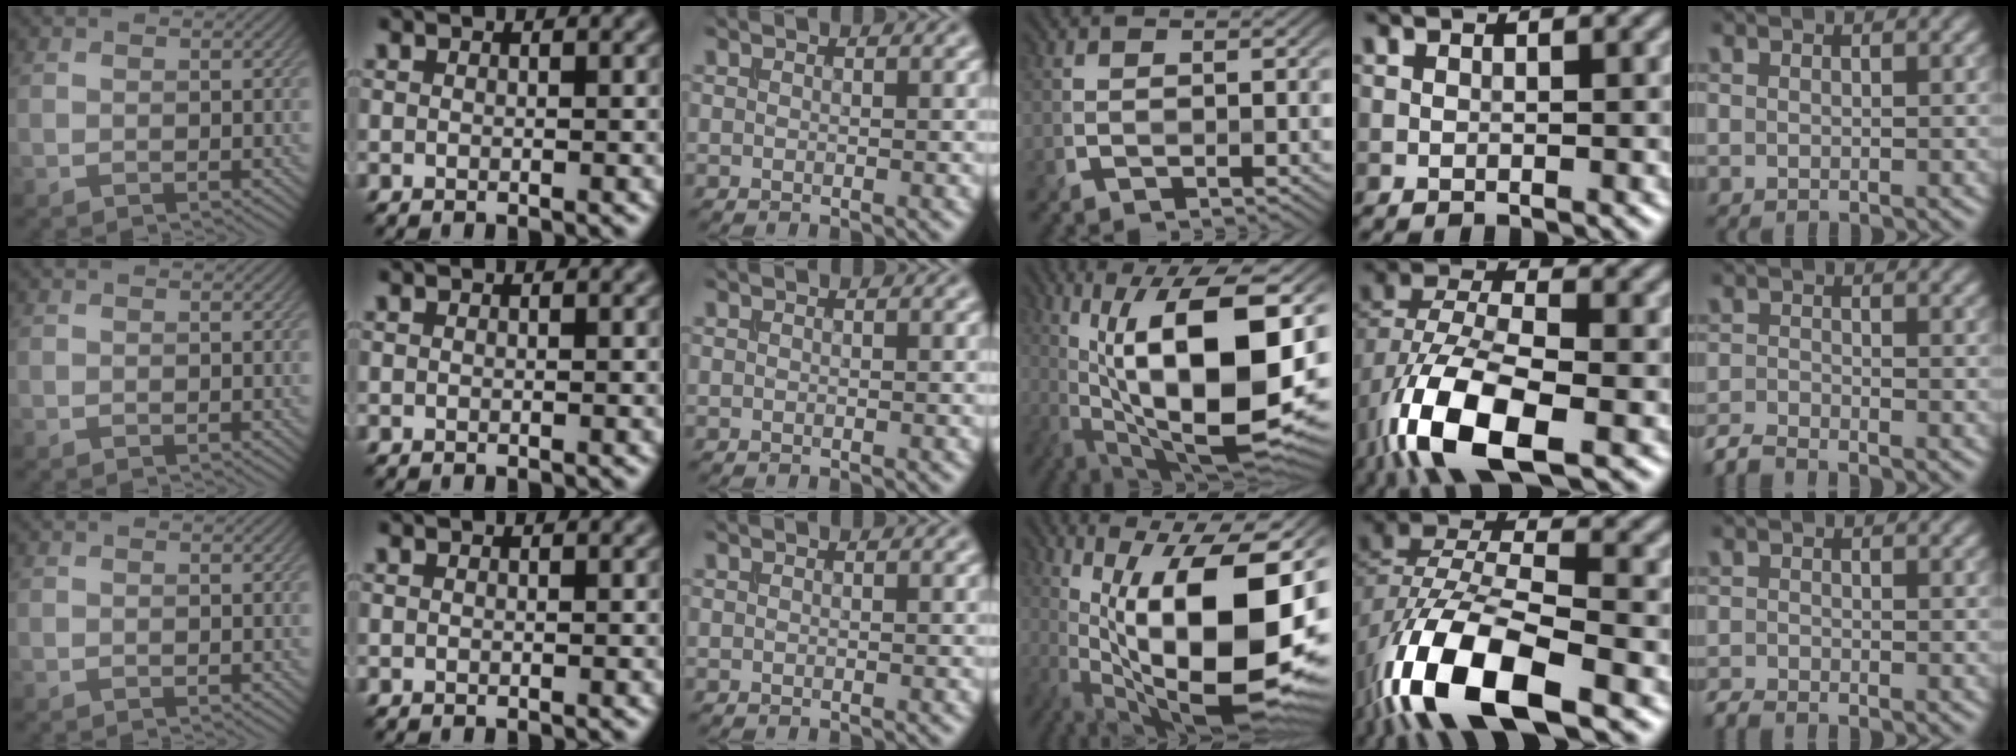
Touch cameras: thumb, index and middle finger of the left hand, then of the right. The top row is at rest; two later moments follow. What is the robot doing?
{"motion": "insert", "object": "bucket"}